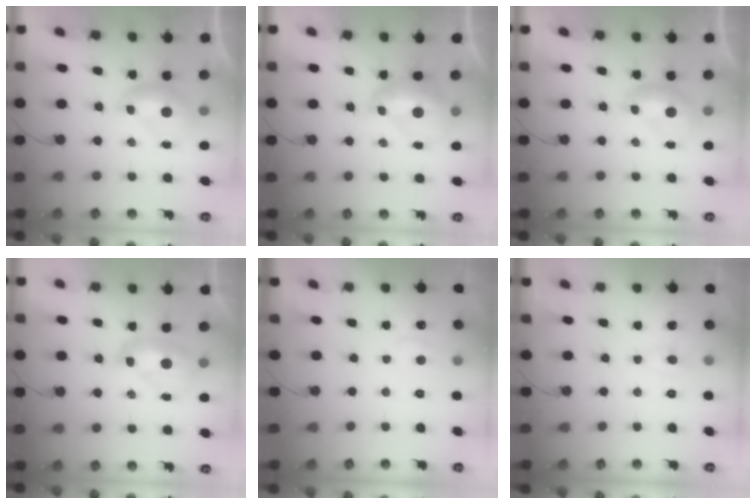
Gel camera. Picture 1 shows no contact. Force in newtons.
{"total": 2.6, "press": 2.5, "slide": 0.7}
{"total": 0.0}
{"total": 2.5, "press": 2.5, "slide": 0.3}
{"total": 0.9, "press": 0.5, "slide": 0.8}
{"total": 1.6, "press": 1.5, "slide": 0.6}